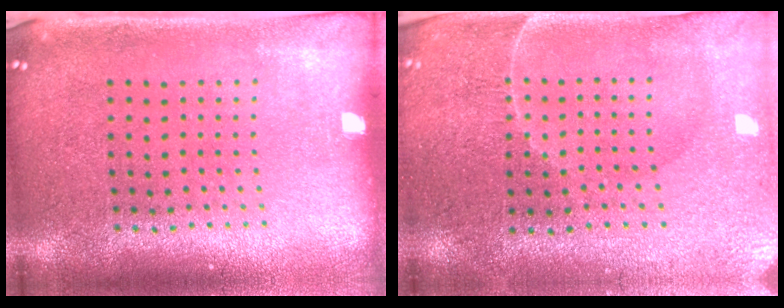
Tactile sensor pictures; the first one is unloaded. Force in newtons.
{"total": 0.6, "press": 0.5, "slide": 0.4}